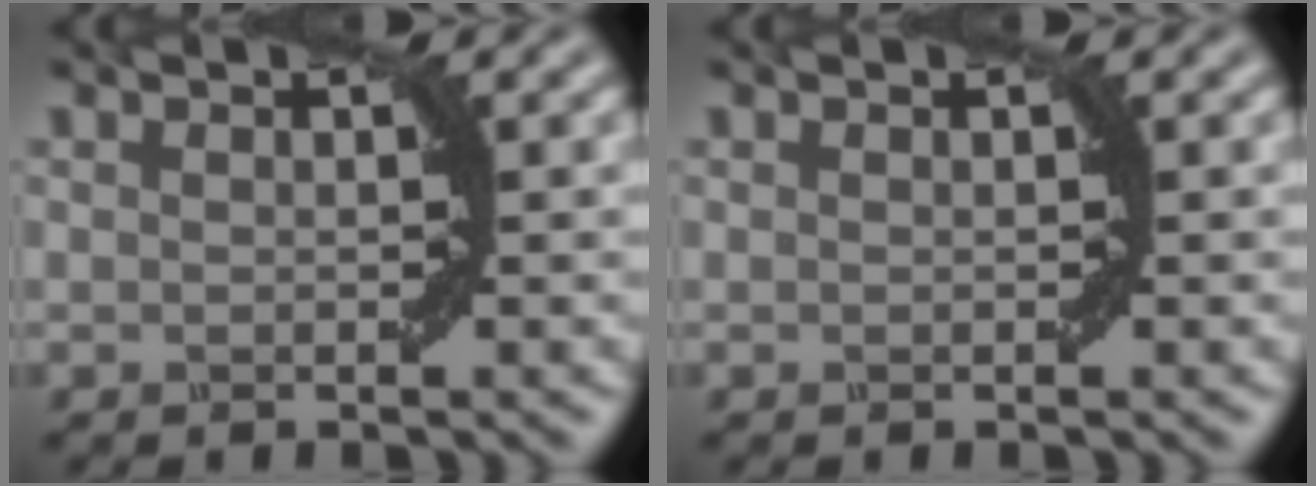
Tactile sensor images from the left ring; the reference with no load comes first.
{"total": 0.0}